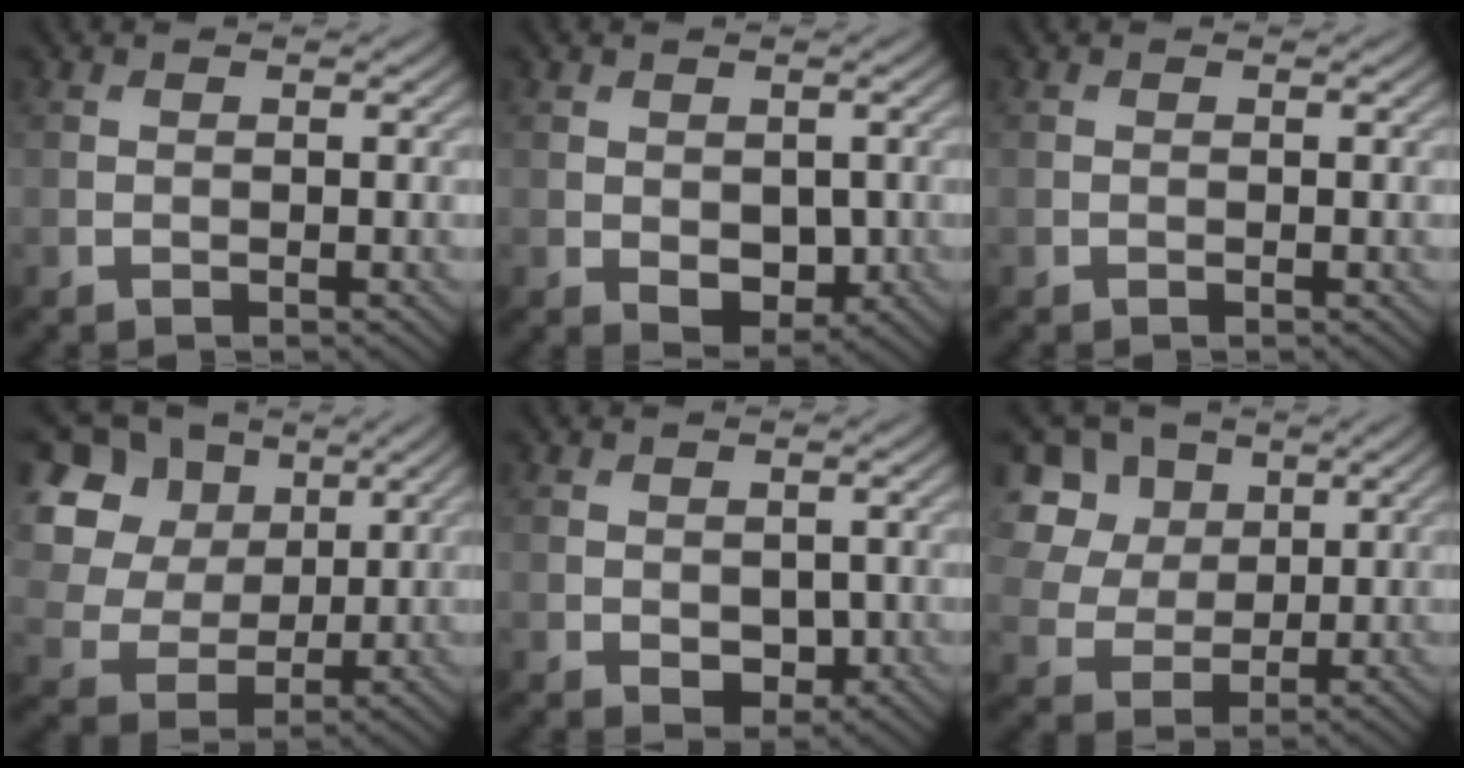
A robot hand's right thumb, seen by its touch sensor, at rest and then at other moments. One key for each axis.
{"total": 3.4, "fx": -0.1, "fy": 2.4, "fz": 2.4, "tx": -0.042, "ty": -0.014, "tz": 0.004}
{"total": 0.0}
{"total": 14.8, "fx": 5.1, "fy": 11.8, "fz": 7.4, "tx": -0.242, "ty": 0.043, "tz": 0.117}
{"total": 2.4, "fx": -0.1, "fy": 1.8, "fz": 1.5, "tx": -0.029, "ty": -0.010, "tz": 0.004}
{"total": 10.6, "fx": 4.2, "fy": 8.2, "fz": 5.1, "tx": -0.158, "ty": 0.019, "tz": 0.094}